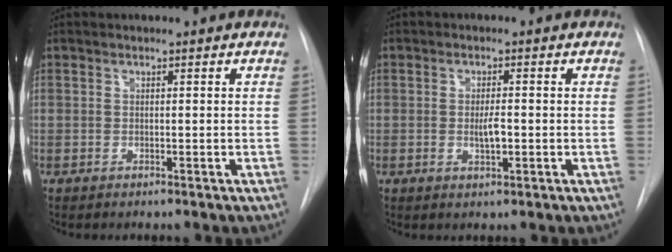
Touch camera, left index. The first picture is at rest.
{"total": 2.7, "force": [-0.5, 0.7, 2.6], "torque": [-0.048, -0.002, -0.007]}